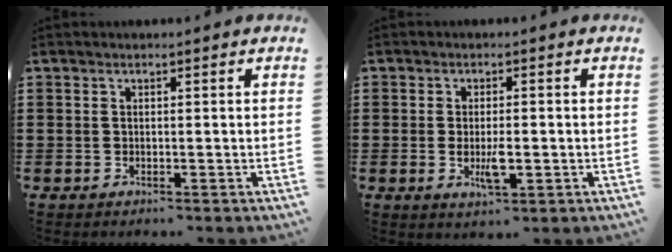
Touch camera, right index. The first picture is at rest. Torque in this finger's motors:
{"motor_torque": [1.50, 0.63, 0.17, 0.09]}